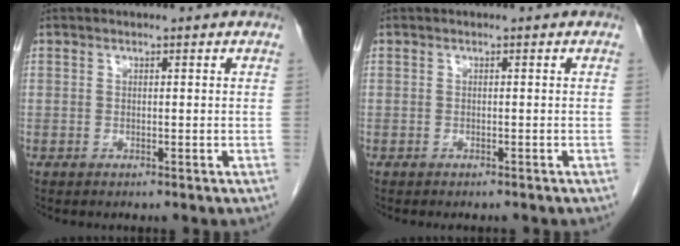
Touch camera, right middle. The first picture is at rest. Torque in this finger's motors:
{"motor_torque": [0.22, -0.07, -0.02, 0.00]}